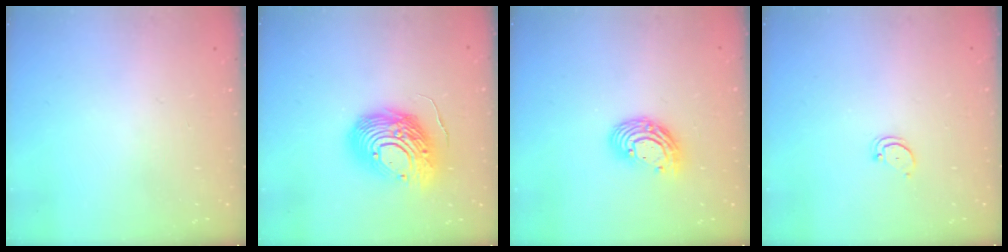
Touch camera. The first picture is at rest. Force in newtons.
{"total": 17.1, "press": 16.9, "slide": 2.7}
{"total": 10.8, "press": 10.8, "slide": 0.9}
{"total": 2.7, "press": 2.7, "slide": 0.2}